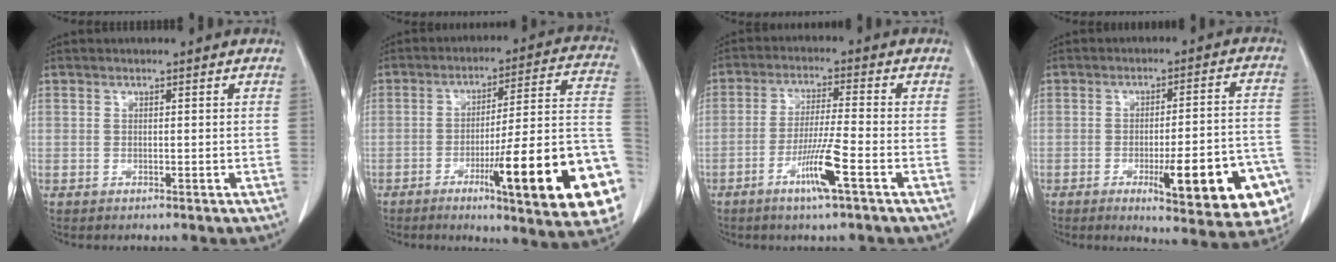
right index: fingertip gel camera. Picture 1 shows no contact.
{"total": 23.4, "force": [-8.3, 1.9, 21.8], "torque": [-0.206, 0.001, -0.112]}
{"total": 7.6, "force": [-3.6, -0.5, 6.7], "torque": [-0.128, -0.013, -0.069]}
{"total": 18.3, "force": [-7.1, 3.3, 16.6], "torque": [-0.133, 0.011, -0.080]}